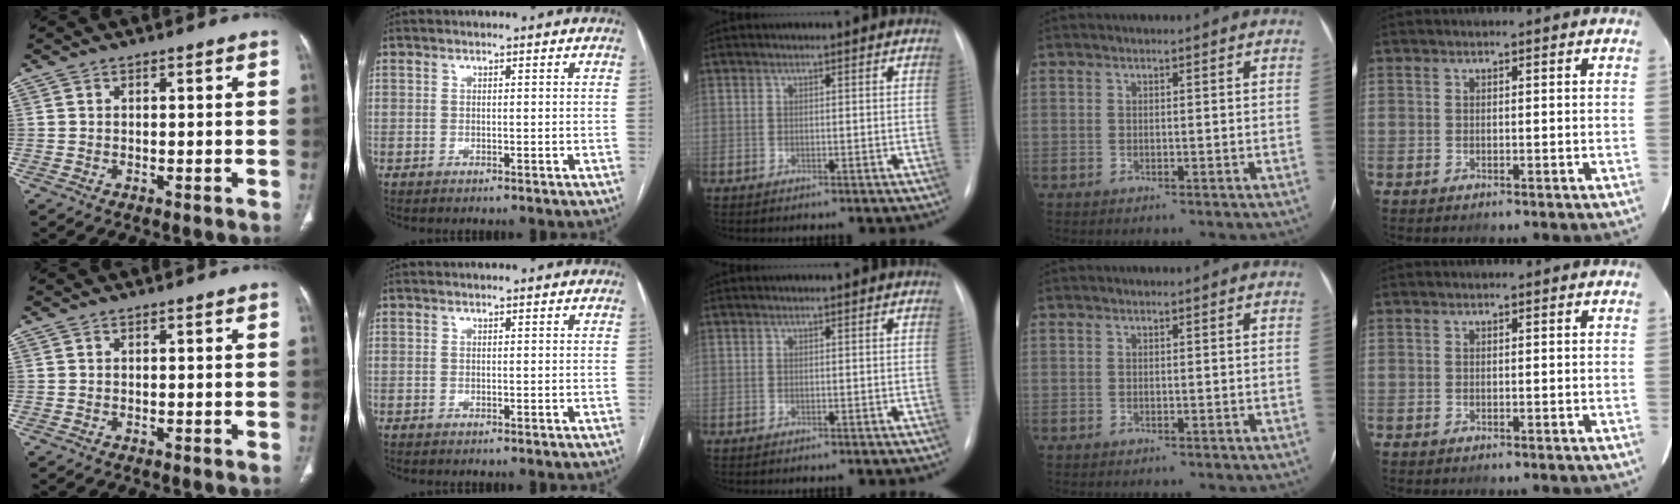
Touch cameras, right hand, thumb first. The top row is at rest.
{}